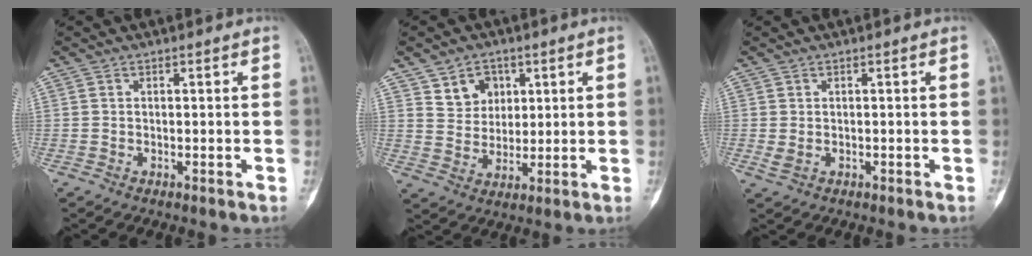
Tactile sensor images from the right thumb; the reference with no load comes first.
{"total": 6.8, "force": [3.3, 5.5, 2.4], "torque": [-0.009, -0.018, 0.061]}
{"total": 1.4, "force": [-0.2, 1.0, 1.0], "torque": [-0.022, 0.000, 0.001]}